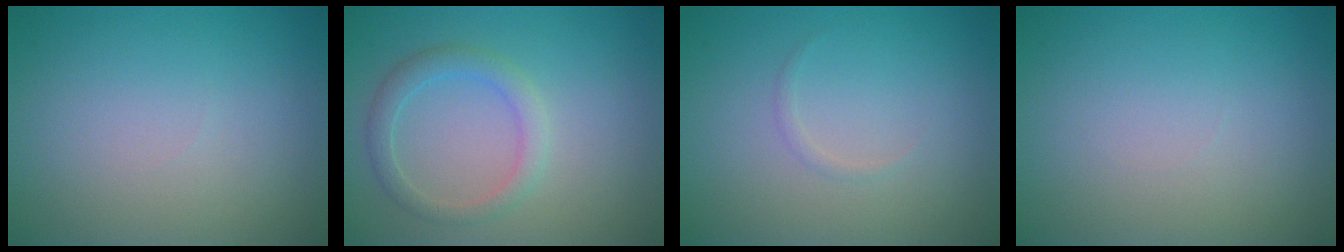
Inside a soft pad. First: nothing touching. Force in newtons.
{"total": 2.4, "press": 2.4, "slide": 0.1}
{"total": 0.6, "press": 0.6, "slide": 0.1}
{"total": 0.0}